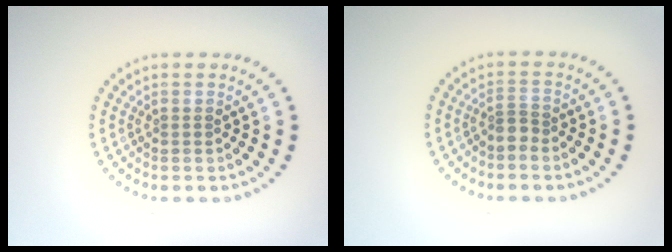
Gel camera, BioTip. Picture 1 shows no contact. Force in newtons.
{"total": 1.1, "press": 0.7, "slide": 0.9}